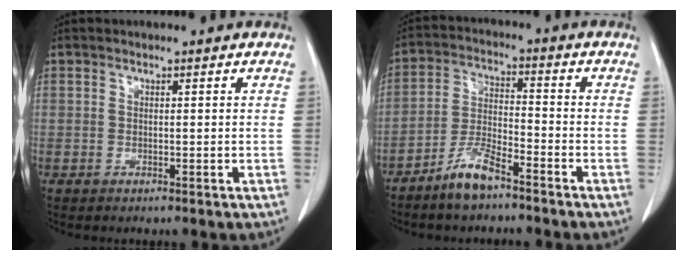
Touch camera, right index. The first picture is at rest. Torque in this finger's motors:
{"motor_torque": [0.52, -0.50, 0.18, 0.08]}